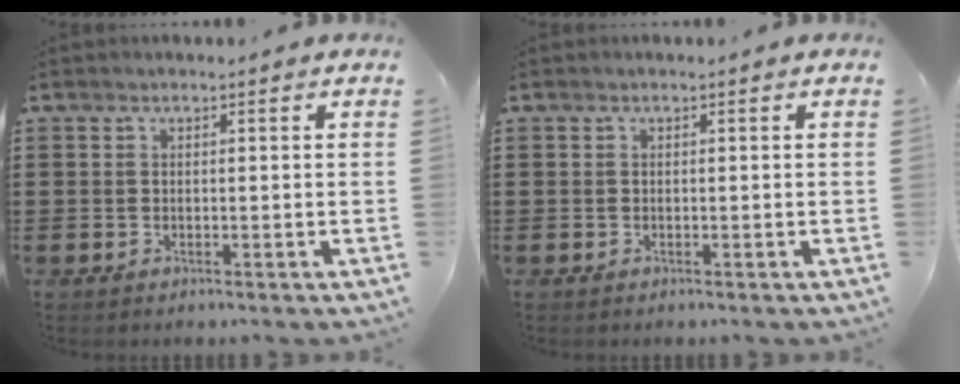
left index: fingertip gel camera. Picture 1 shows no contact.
{"total": 0.0}